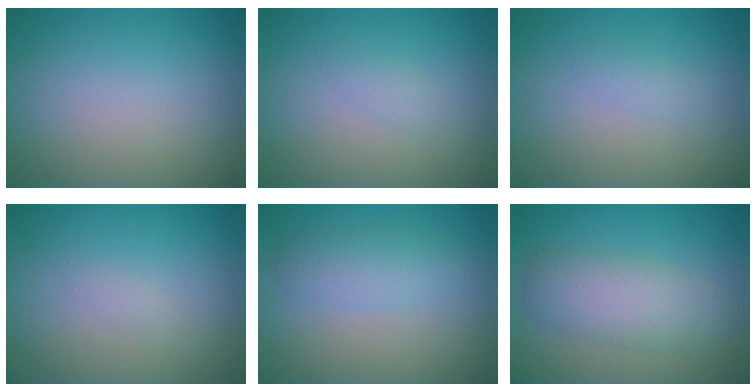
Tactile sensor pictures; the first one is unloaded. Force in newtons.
{"total": 0.9, "press": 0.9, "slide": 0.0}
{"total": 0.9, "press": 0.9, "slide": 0.0}
{"total": 0.5, "press": 0.5, "slide": 0.0}
{"total": 2.5, "press": 2.5, "slide": 0.2}
{"total": 4.3, "press": 4.3, "slide": 0.2}